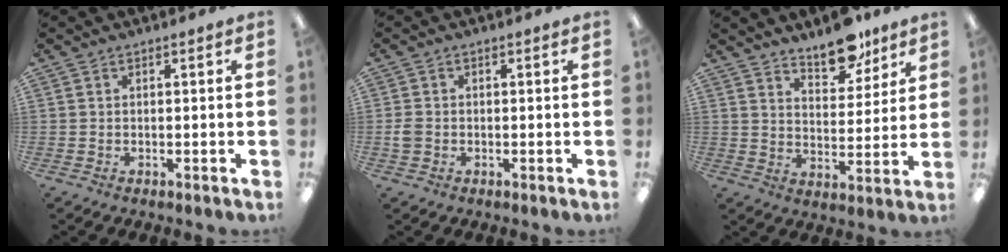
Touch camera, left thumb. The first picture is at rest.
{"total": 2.2, "force": [-0.4, 1.8, 1.2], "torque": [-0.020, 0.004, -0.008]}
{"total": 10.6, "force": [8.8, 4.3, 4.0], "torque": [-0.040, -0.059, 0.156]}